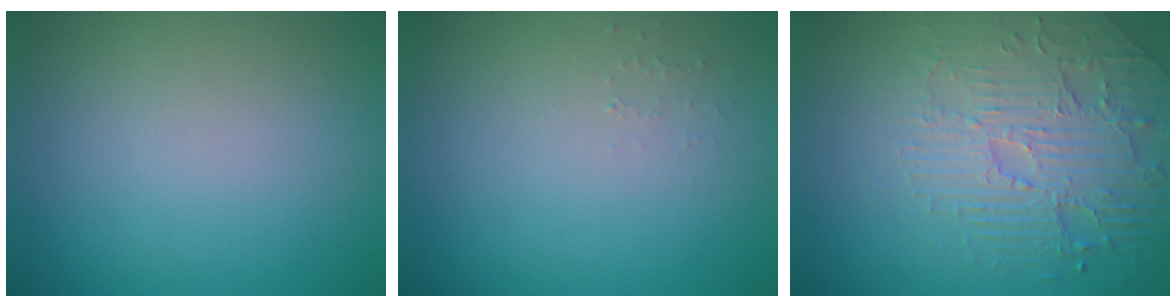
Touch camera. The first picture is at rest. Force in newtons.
{"total": 0.5, "press": 0.5, "slide": 0.1}
{"total": 4.4, "press": 4.1, "slide": 1.5}